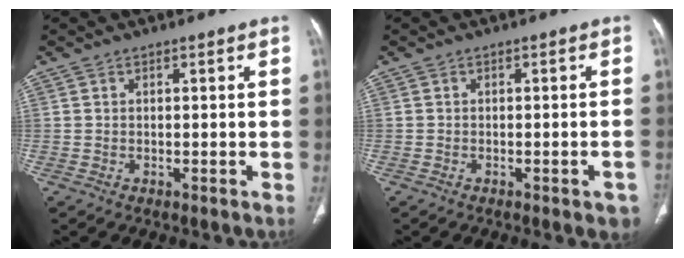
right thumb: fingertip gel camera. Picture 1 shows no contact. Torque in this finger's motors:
{"motor_torque": [-0.10, -0.07, 0.31, 0.24, 0.01]}